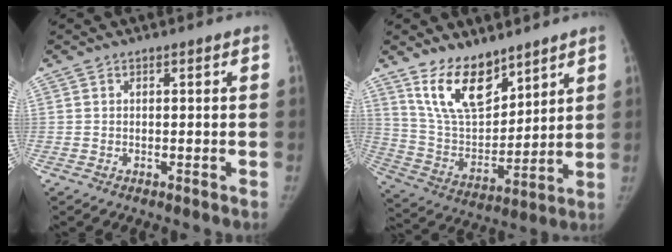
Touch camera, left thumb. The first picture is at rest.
{"total": 14.5, "force": [10.1, 7.0, 7.7], "torque": [-0.099, -0.067, 0.203]}